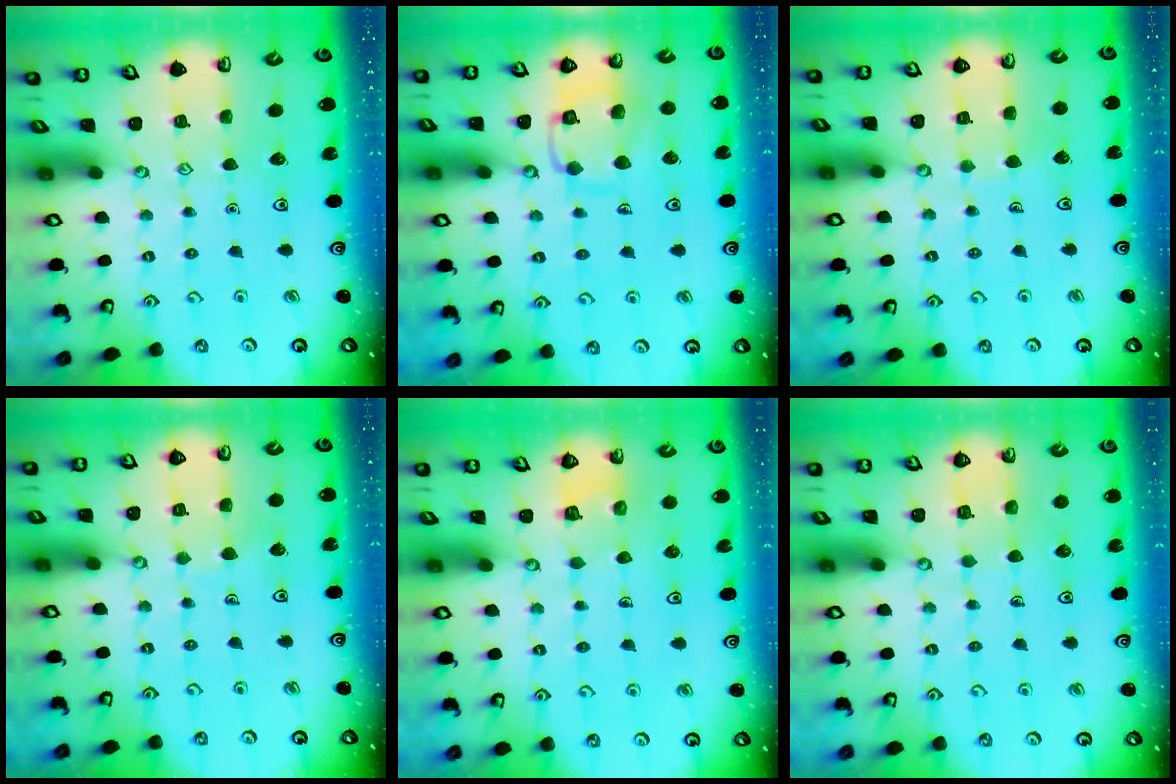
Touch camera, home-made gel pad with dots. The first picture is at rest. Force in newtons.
{"total": 12.4, "press": 12.4, "slide": 1.0}
{"total": 3.2, "press": 3.2, "slide": 0.2}
{"total": 3.9, "press": 3.9, "slide": 0.2}
{"total": 3.2, "press": 3.2, "slide": 0.2}
{"total": 3.3, "press": 3.3, "slide": 0.2}